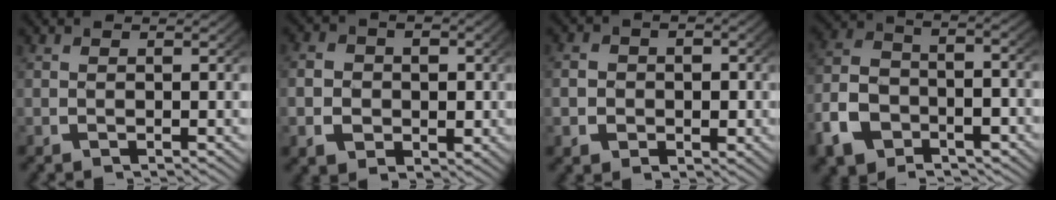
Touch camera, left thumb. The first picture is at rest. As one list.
[{"total": 5.6, "force": [-0.5, 4.7, 3.0], "torque": [-0.062, -0.013, -0.003]}, {"total": 4.2, "force": [-0.5, 3.6, 2.1], "torque": [-0.043, -0.006, -0.010]}, {"total": 8.2, "force": [-3.3, 5.8, 4.7], "torque": [-0.127, -0.027, -0.045]}]